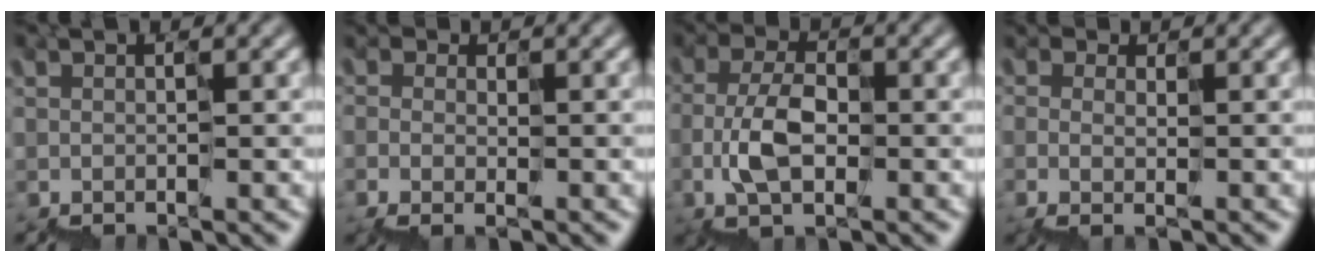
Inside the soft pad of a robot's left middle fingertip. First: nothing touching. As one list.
[{"total": 1.1, "force": [-0.9, 0.4, 0.3], "torque": [-0.010, -0.002, -0.012]}, {"total": 3.0, "force": [-1.0, 1.8, 2.2], "torque": [-0.054, 0.018, -0.014]}, {"total": 1.0, "force": [-0.4, 0.6, 0.8], "torque": [-0.013, -0.004, -0.004]}]